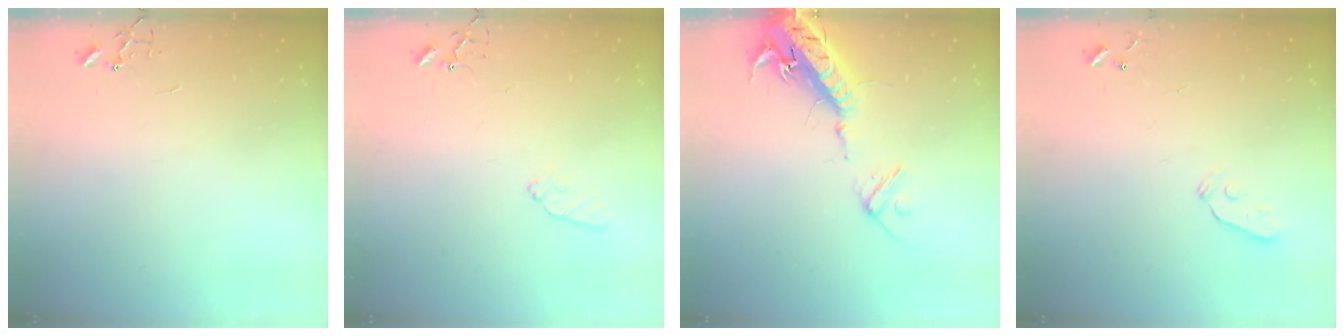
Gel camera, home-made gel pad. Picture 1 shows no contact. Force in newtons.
{"total": 7.7, "press": 7.6, "slide": 0.9}
{"total": 18.2, "press": 17.7, "slide": 4.1}
{"total": 3.3, "press": 3.2, "slide": 0.7}